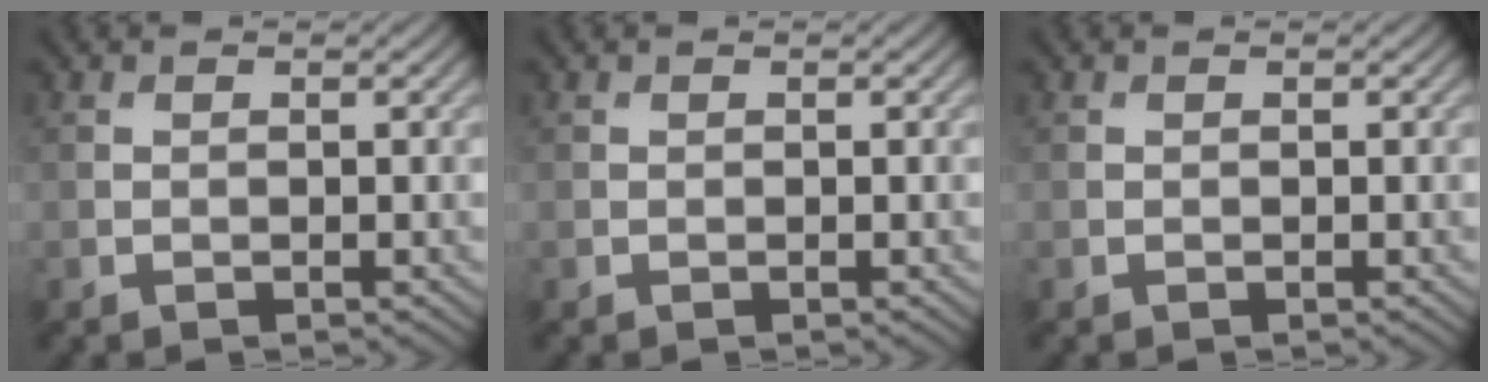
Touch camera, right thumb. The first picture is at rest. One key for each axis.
{"total": 0.0}
{"total": 0.0}